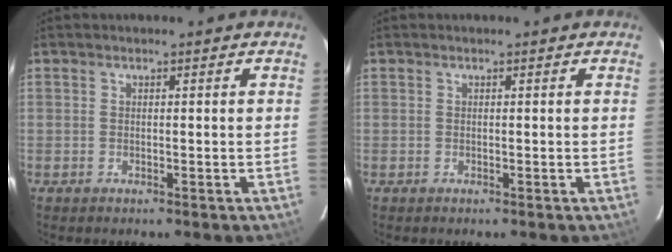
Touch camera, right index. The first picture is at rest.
{"total": 0.0}